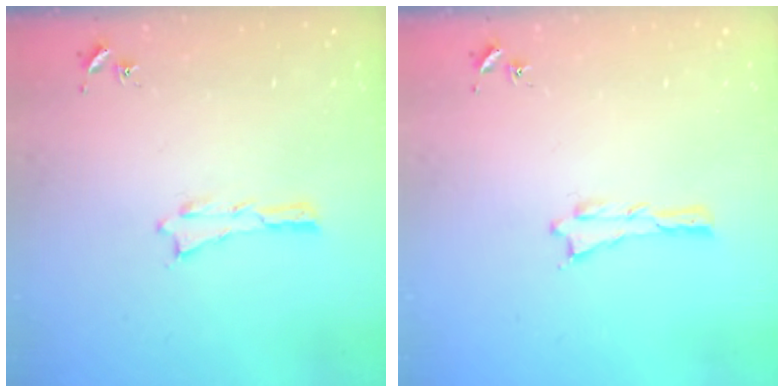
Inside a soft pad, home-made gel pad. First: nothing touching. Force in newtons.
{"total": 0.0}